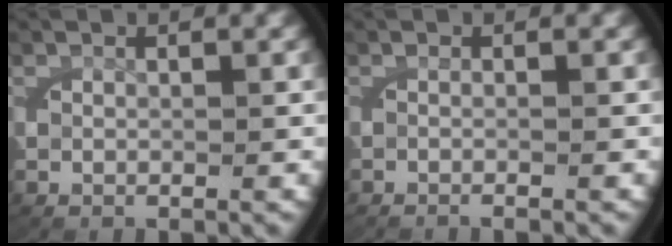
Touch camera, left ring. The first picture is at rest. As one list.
[{"total": 1.2, "force": [-1.0, 0.1, 0.6], "torque": [-0.007, 0.009, -0.024]}]